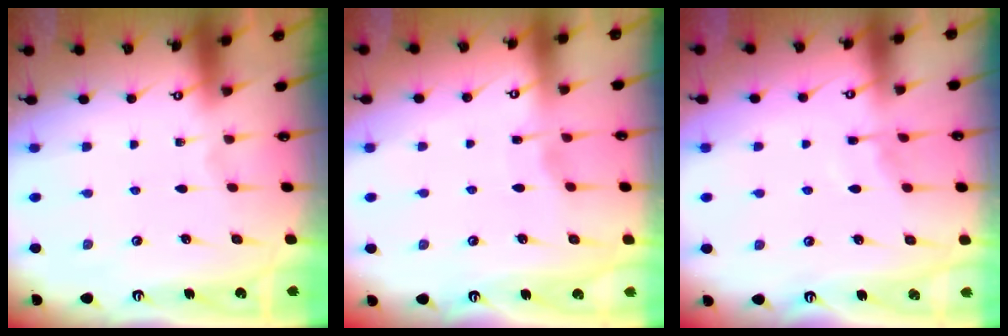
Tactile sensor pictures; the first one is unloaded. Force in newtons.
{"total": 2.8, "press": 2.8, "slide": 0.4}
{"total": 4.7, "press": 4.6, "slide": 0.6}